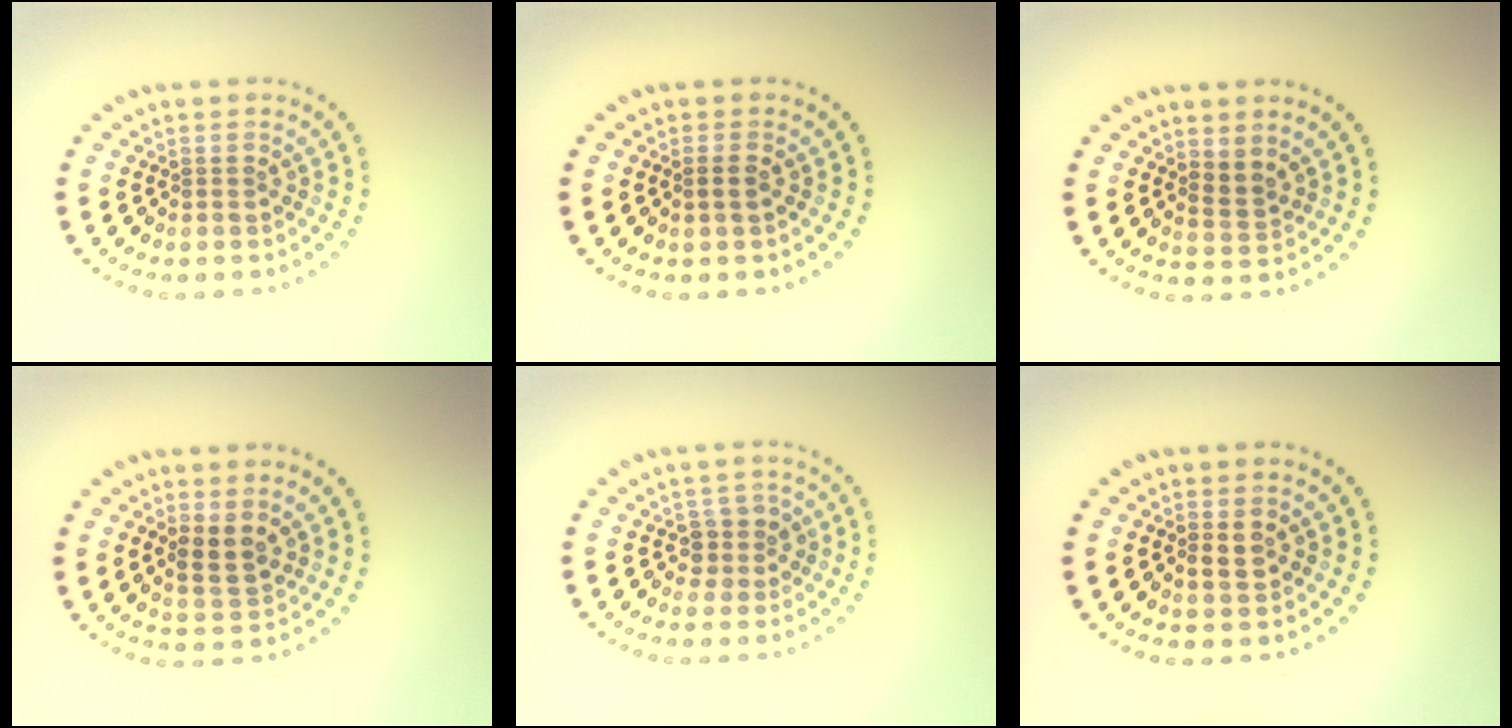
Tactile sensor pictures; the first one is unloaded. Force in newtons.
{"total": 0.9, "press": 0.9, "slide": 0.4}
{"total": 1.7, "press": 1.3, "slide": 1.1}
{"total": 2.5, "press": 2.2, "slide": 1.1}
{"total": 1.9, "press": 1.5, "slide": 1.0}
{"total": 1.4, "press": 1.4, "slide": 0.2}